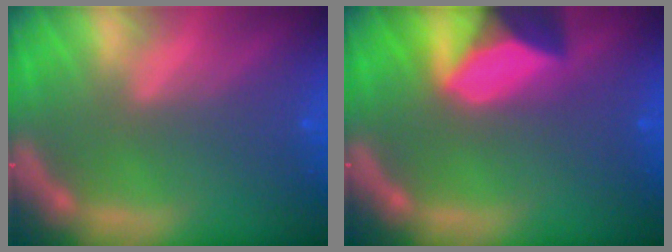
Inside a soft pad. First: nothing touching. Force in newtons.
{"total": 8.0}